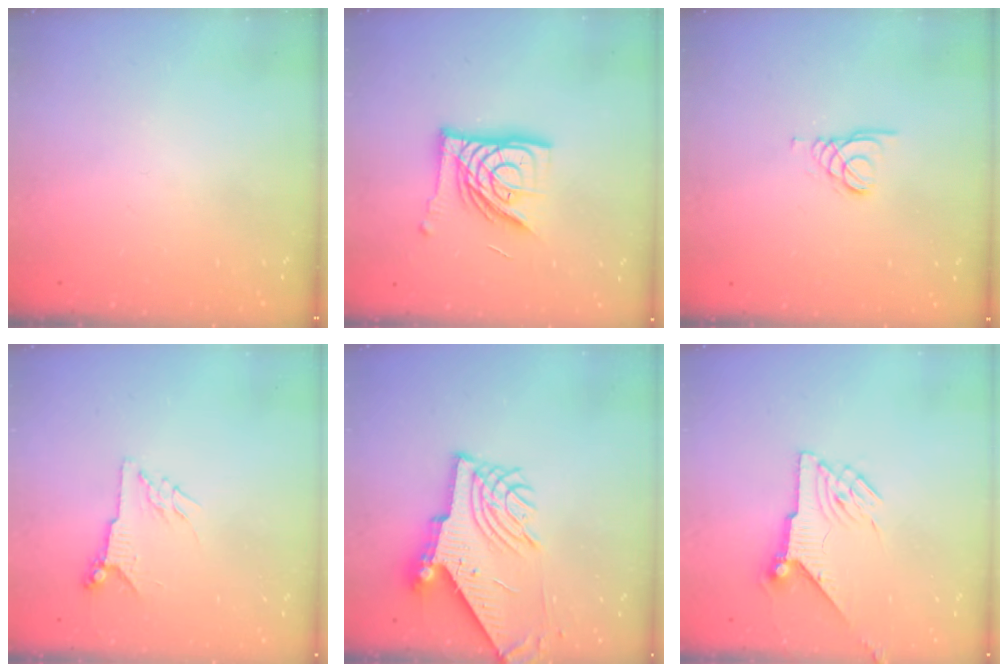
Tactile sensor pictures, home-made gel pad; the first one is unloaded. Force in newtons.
{"total": 14.7, "press": 14.6, "slide": 1.7}
{"total": 1.5, "press": 1.5, "slide": 0.1}
{"total": 5.1, "press": 5.1, "slide": 0.8}
{"total": 9.7, "press": 9.7, "slide": 1.0}
{"total": 7.3, "press": 7.3, "slide": 0.7}